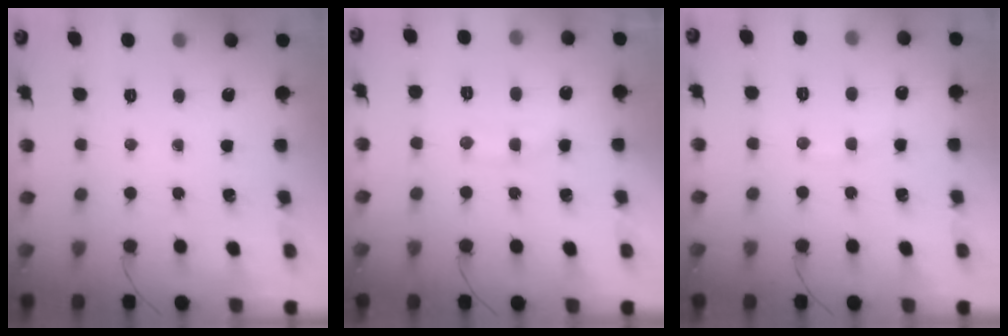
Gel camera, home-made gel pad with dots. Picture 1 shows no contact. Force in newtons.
{"total": 8.7, "press": 8.7, "slide": 0.5}
{"total": 5.6, "press": 5.4, "slide": 1.7}